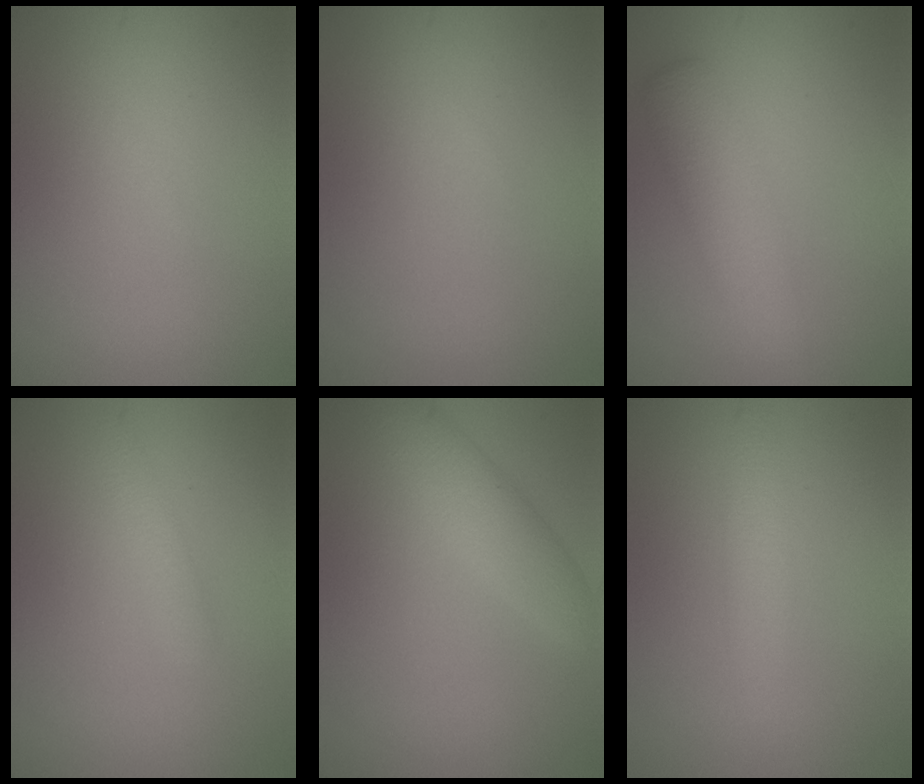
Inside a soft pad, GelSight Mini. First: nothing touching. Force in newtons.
{"total": 0.0}
{"total": 4.1, "press": 4.1, "slide": 0.1}
{"total": 1.3, "press": 1.3, "slide": 0.0}
{"total": 3.0, "press": 3.0, "slide": 0.1}
{"total": 2.1, "press": 2.1, "slide": 0.1}